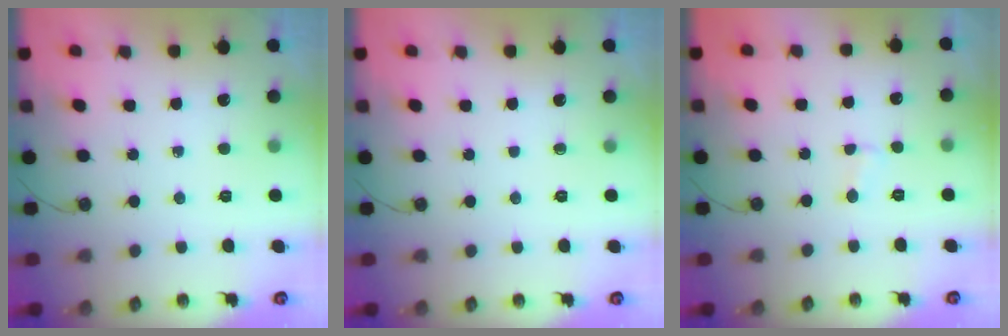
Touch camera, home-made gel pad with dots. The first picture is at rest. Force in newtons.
{"total": 0.0}
{"total": 2.3, "press": 2.3, "slide": 0.2}